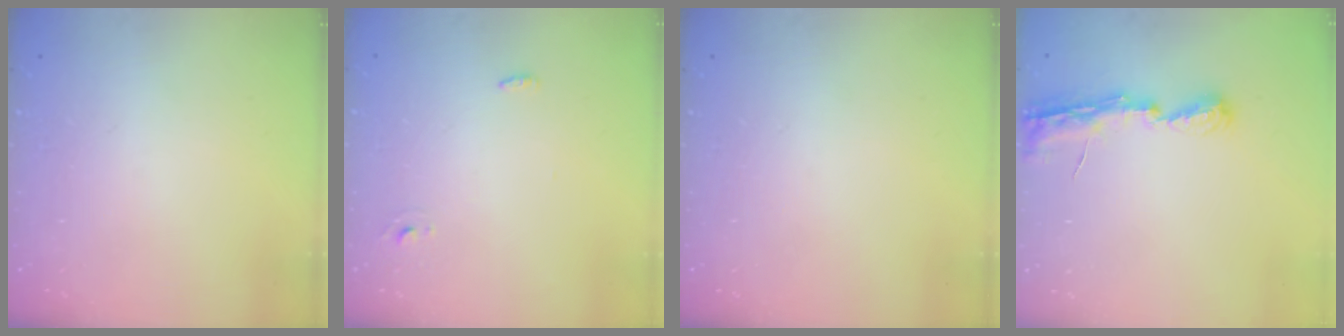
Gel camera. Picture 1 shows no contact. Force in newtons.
{"total": 3.0, "press": 2.8, "slide": 1.2}
{"total": 0.0}
{"total": 6.7, "press": 6.7, "slide": 0.5}